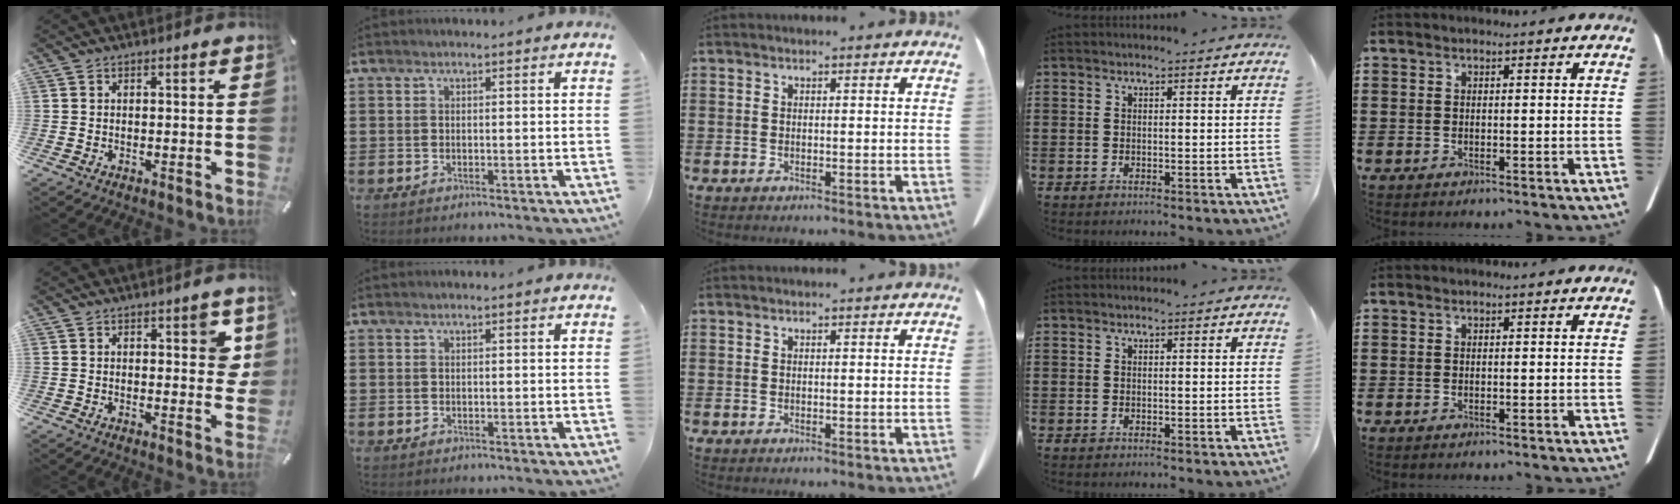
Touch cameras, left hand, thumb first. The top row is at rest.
{"thumb": {"total": 5.4, "force": [1.7, 2.7, 4.4], "torque": [-0.049, -0.008, 0.022]}}